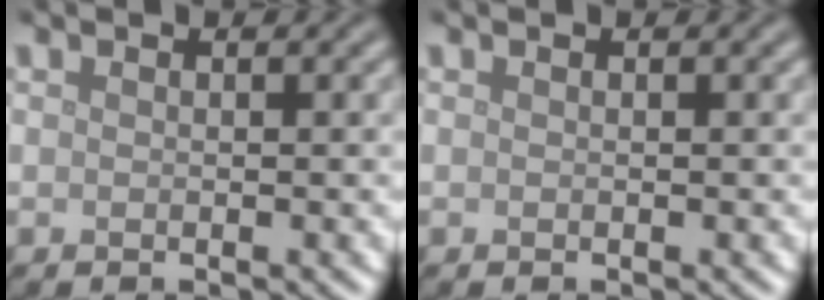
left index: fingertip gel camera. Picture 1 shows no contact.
{"total": 0.0}